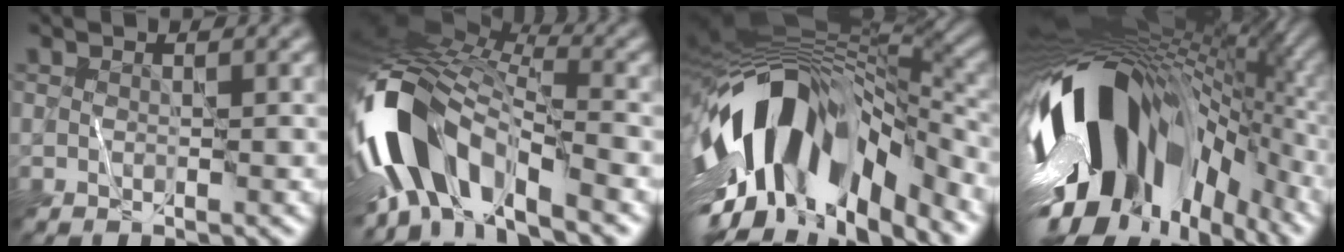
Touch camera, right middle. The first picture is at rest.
{"total": 12.0, "force": [-5.1, 5.7, 9.2], "torque": [-0.174, 0.003, -0.102]}
{"total": 14.8, "force": [-6.6, 7.4, 10.9], "torque": [-0.203, 0.015, -0.108]}
{"total": 16.6, "force": [-3.8, 9.4, 13.2], "torque": [-0.222, -0.016, -0.068]}